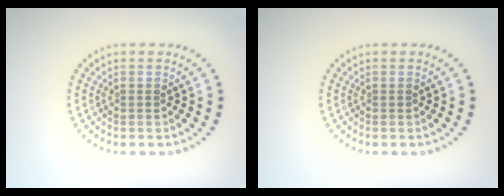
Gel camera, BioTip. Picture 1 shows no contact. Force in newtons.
{"total": 0.0}